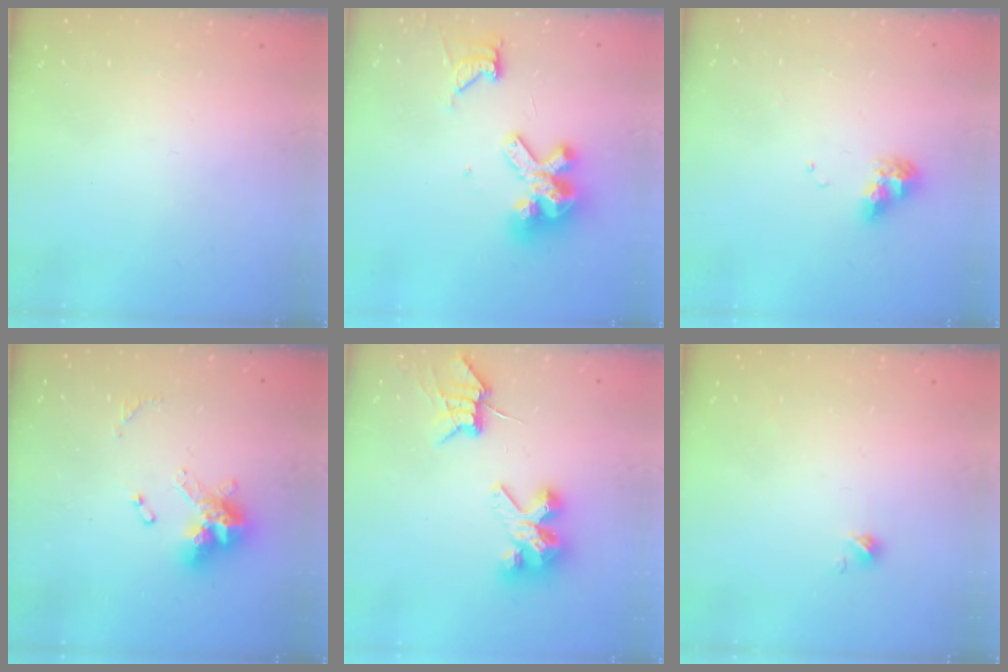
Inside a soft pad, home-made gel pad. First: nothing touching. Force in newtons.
{"total": 13.4, "press": 13.3, "slide": 1.7}
{"total": 9.1, "press": 9.1, "slide": 1.1}
{"total": 13.4, "press": 13.3, "slide": 1.2}
{"total": 8.2, "press": 8.1, "slide": 0.8}
{"total": 0.0}